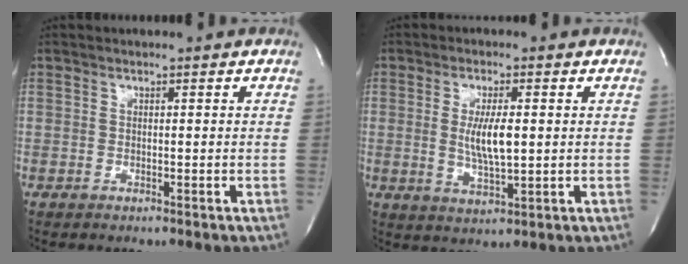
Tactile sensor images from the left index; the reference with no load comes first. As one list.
[{"total": 5.9, "force": [0.5, 1.2, 5.8], "torque": [-0.113, -0.008, 0.011]}]